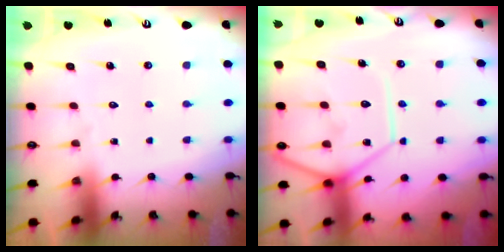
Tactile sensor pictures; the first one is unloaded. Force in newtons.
{"total": 14.0, "press": 13.9, "slide": 1.6}